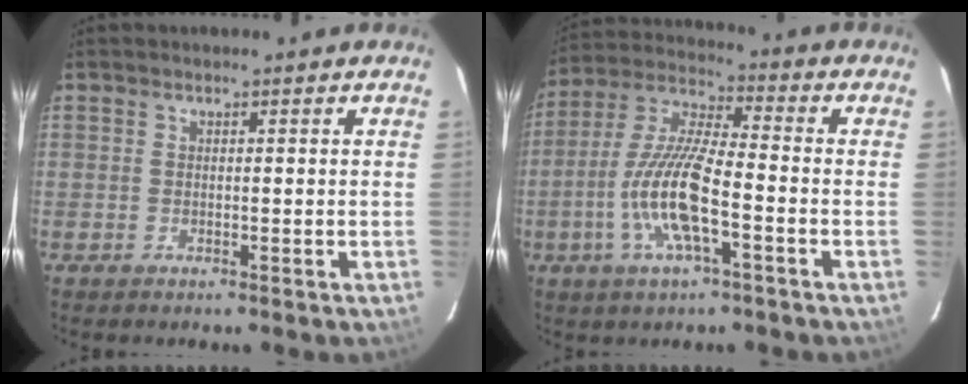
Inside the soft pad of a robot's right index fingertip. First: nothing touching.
{"total": 13.2, "force": [-4.4, 2.8, 12.1], "torque": [-0.253, -0.003, -0.088]}